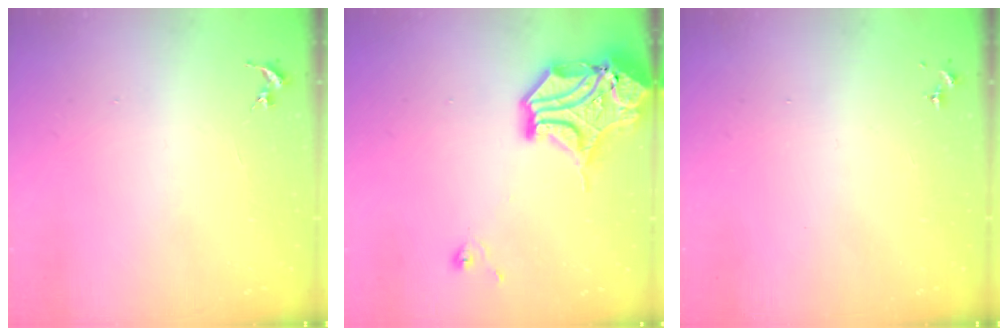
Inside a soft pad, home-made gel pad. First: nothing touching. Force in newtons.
{"total": 16.5, "press": 16.3, "slide": 2.5}
{"total": 0.0}